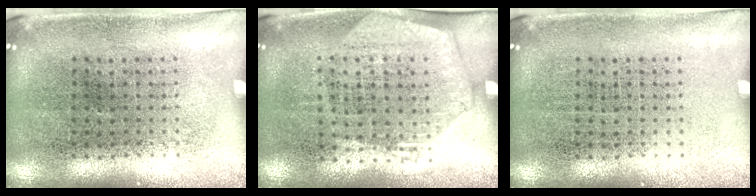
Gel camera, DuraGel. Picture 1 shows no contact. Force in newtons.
{"total": 1.5, "press": 1.3, "slide": 0.7}
{"total": 0.0}